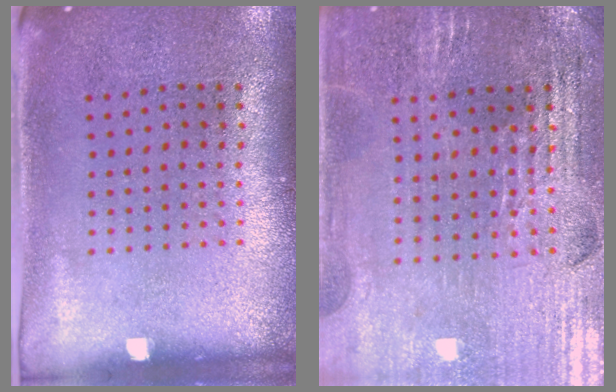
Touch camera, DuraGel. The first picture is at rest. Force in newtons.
{"total": 2.9, "press": 2.8, "slide": 0.5}